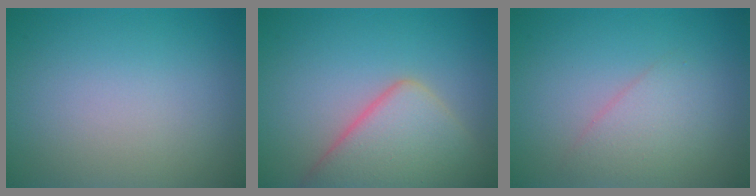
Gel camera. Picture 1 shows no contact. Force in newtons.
{"total": 6.6, "press": 6.6, "slide": 0.4}
{"total": 2.3, "press": 2.3, "slide": 0.2}